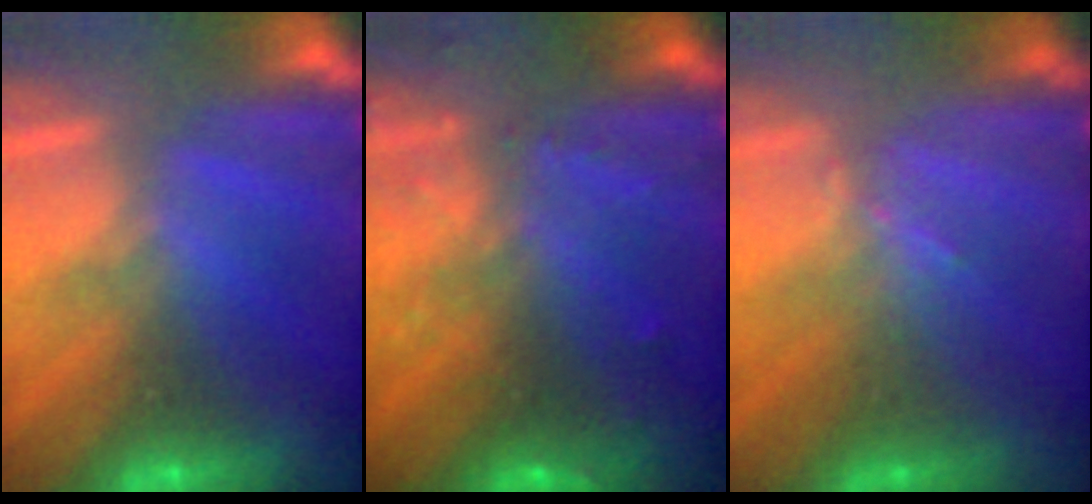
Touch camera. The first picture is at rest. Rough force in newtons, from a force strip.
{"total": 5.8}
{"total": 1.1}